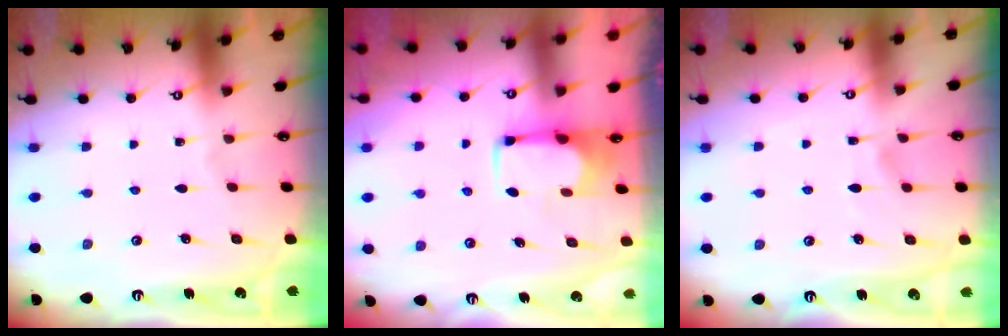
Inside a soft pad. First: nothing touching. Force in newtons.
{"total": 1.8, "press": 1.7, "slide": 0.5}
{"total": 3.5, "press": 3.5, "slide": 0.4}